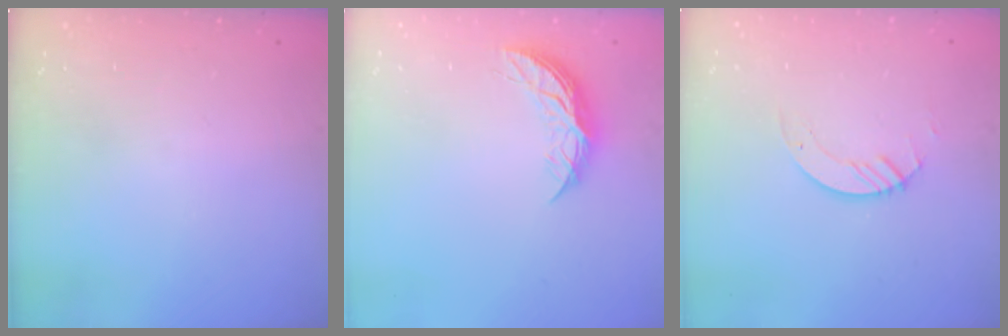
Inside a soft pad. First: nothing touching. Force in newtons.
{"total": 8.8, "press": 8.8, "slide": 0.5}
{"total": 2.9, "press": 2.9, "slide": 0.3}